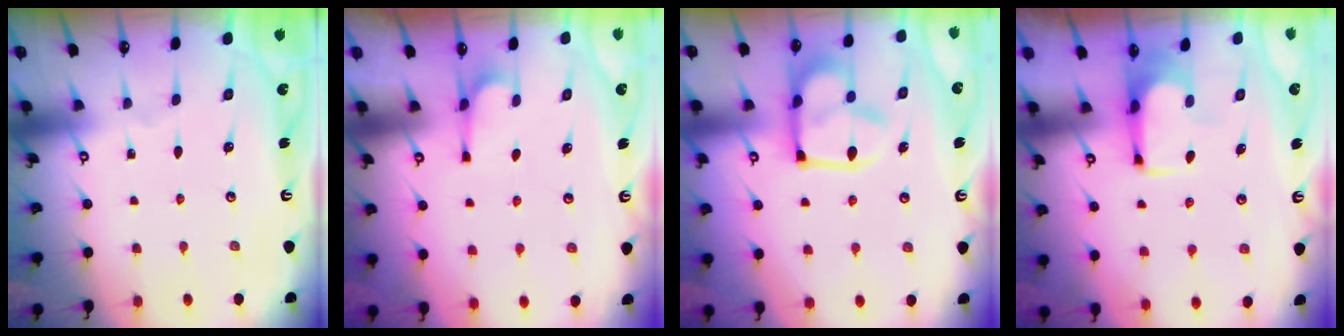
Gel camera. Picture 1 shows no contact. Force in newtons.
{"total": 2.8, "press": 2.7, "slide": 0.8}
{"total": 12.7, "press": 12.6, "slide": 1.1}
{"total": 1.3, "press": 1.2, "slide": 0.5}